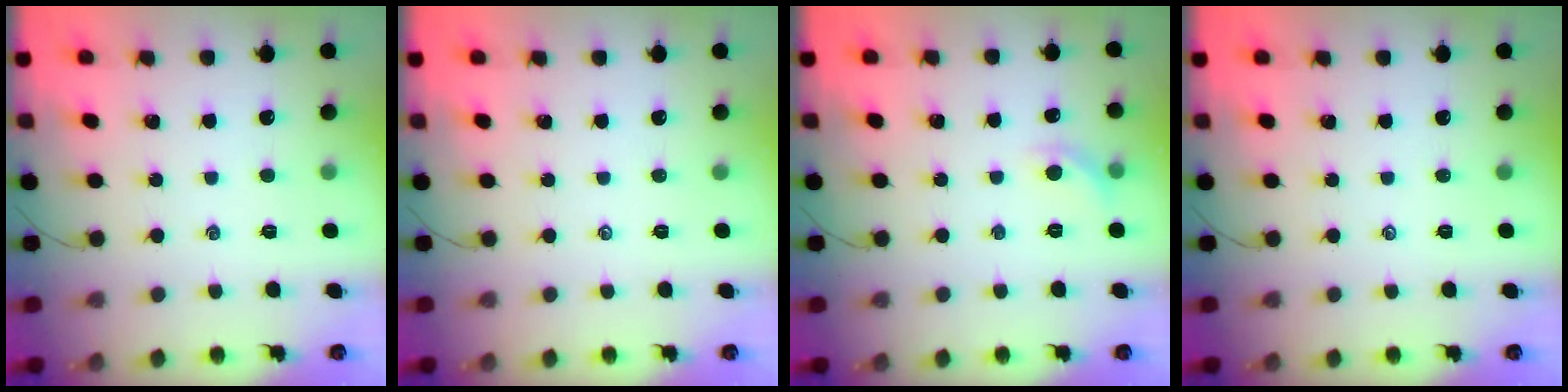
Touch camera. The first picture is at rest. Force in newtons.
{"total": 0.0}
{"total": 5.2, "press": 5.0, "slide": 1.5}
{"total": 0.0}